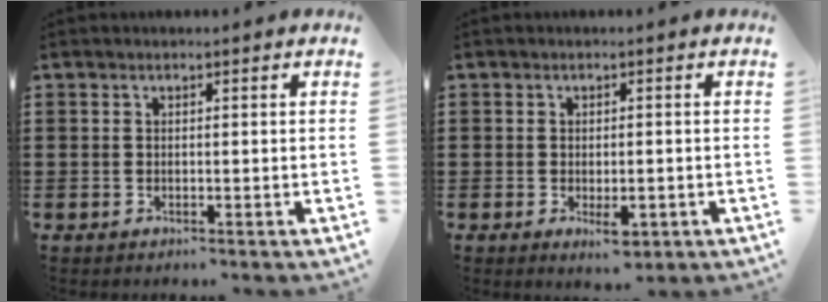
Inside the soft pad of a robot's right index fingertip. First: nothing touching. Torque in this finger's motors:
{"motor_torque": [0.23, -0.28, 0.00, 0.00]}